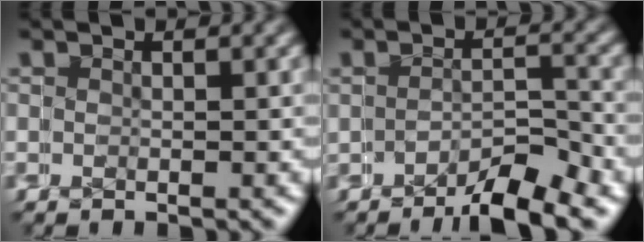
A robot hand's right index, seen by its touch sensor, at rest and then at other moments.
{"total": 3.8, "force": [-3.6, 0.0, 1.2], "torque": [0.017, 0.012, -0.064]}